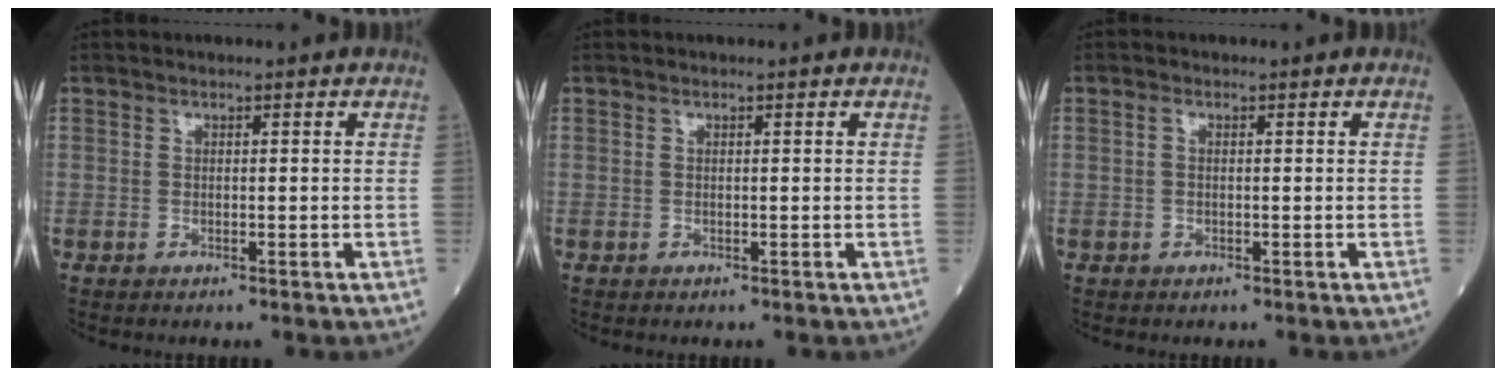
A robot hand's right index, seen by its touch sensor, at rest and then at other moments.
{"total": 0.0}
{"total": 0.8, "force": [0.1, 0.5, 0.7], "torque": [-0.014, 0.005, 0.001]}